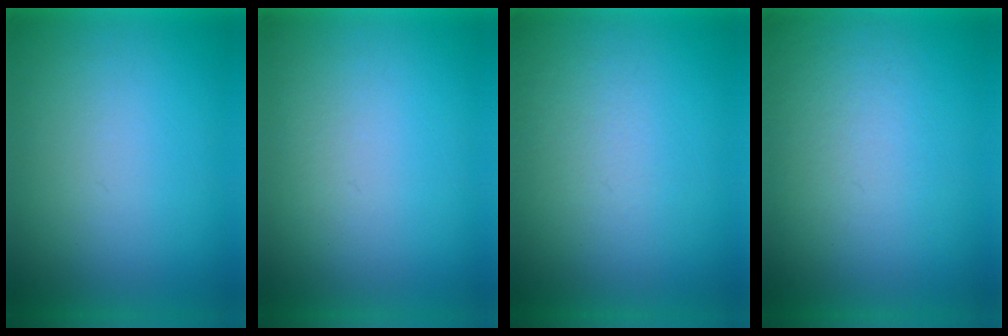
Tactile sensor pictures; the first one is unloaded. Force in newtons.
{"total": 1.0}
{"total": 3.6}
{"total": 3.5}